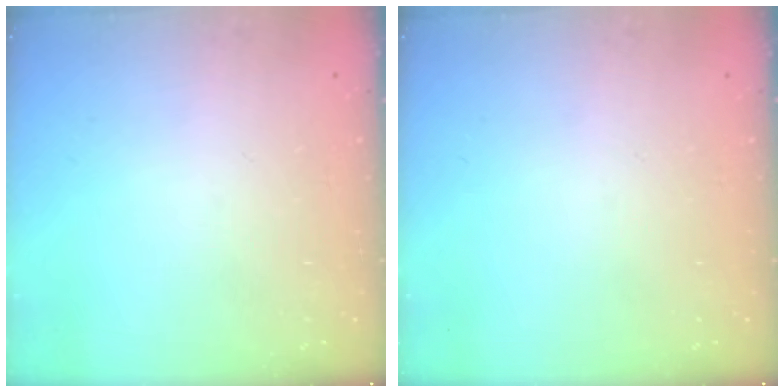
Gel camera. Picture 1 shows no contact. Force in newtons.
{"total": 0.0}